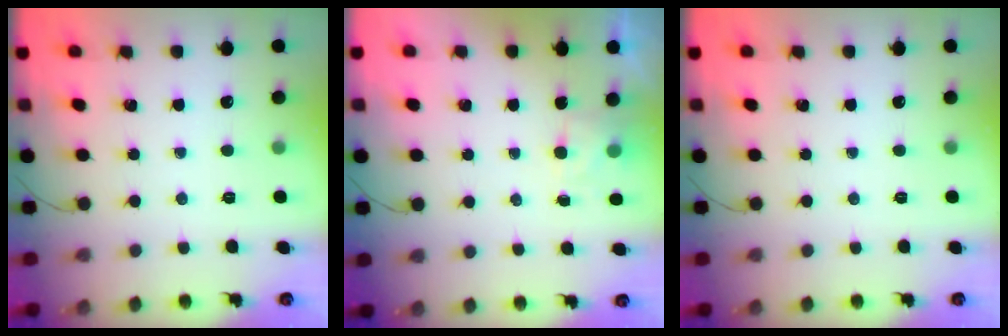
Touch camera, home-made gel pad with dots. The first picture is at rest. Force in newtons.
{"total": 3.5, "press": 3.3, "slide": 1.1}
{"total": 0.0}